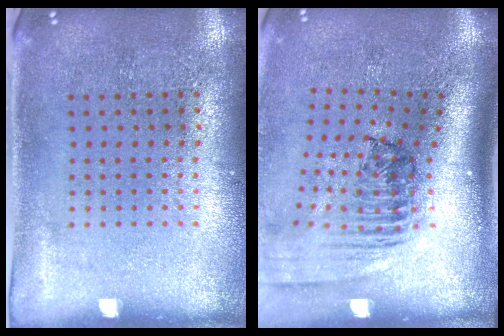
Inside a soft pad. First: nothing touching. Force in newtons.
{"total": 2.5, "press": 1.7, "slide": 1.8}